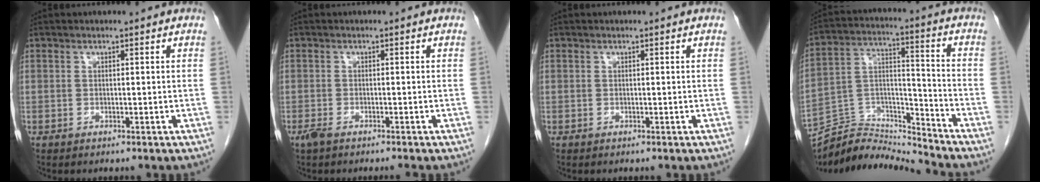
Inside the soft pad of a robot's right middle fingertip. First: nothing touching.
{"total": 2.5, "force": [-2.0, 0.3, 1.5], "torque": [-0.024, -0.006, -0.034]}
{"total": 0.0}
{"total": 12.5, "force": [-12.5, -0.6, -0.3], "torque": [0.003, 0.045, -0.234]}